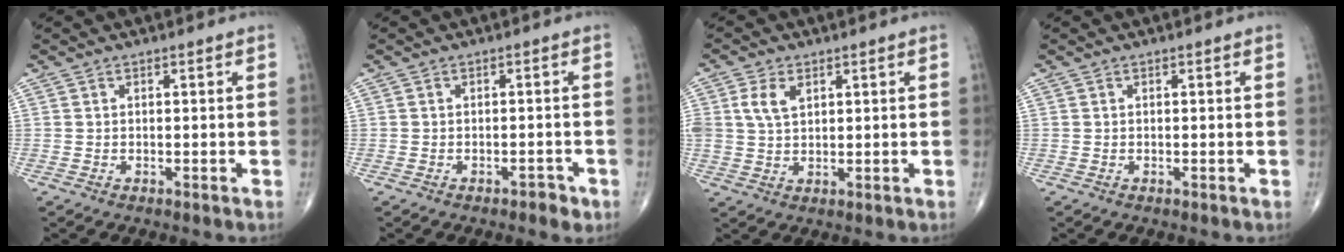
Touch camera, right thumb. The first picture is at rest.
{"total": 2.0, "force": [-1.3, 1.0, 1.1], "torque": [-0.012, 0.008, -0.015]}
{"total": 5.0, "force": [1.8, 3.1, 3.4], "torque": [-0.060, -0.001, 0.039]}
{"total": 0.0}